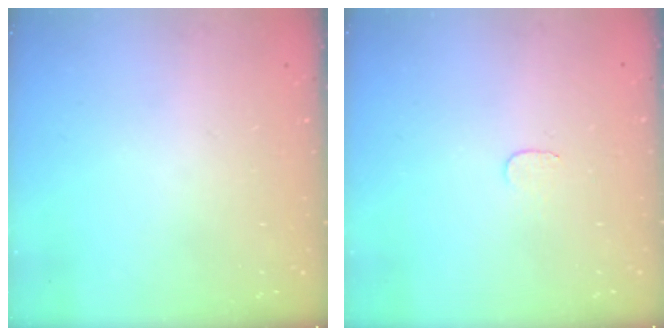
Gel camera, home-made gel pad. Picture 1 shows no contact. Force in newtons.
{"total": 3.0, "press": 3.0, "slide": 0.3}